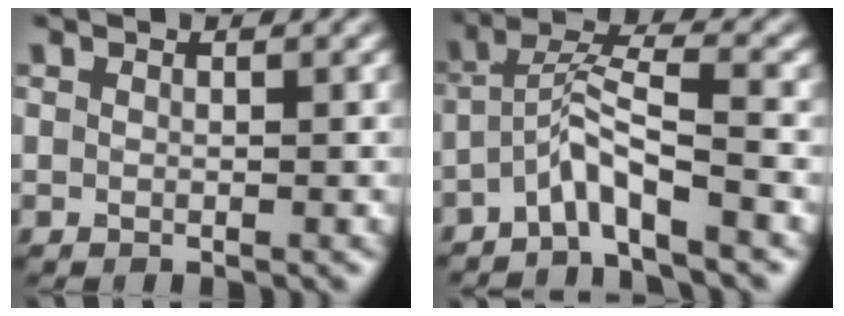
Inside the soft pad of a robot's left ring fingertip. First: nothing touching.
{"total": 4.3, "force": [-2.7, 0.3, 3.3], "torque": [-0.062, 0.013, -0.060]}